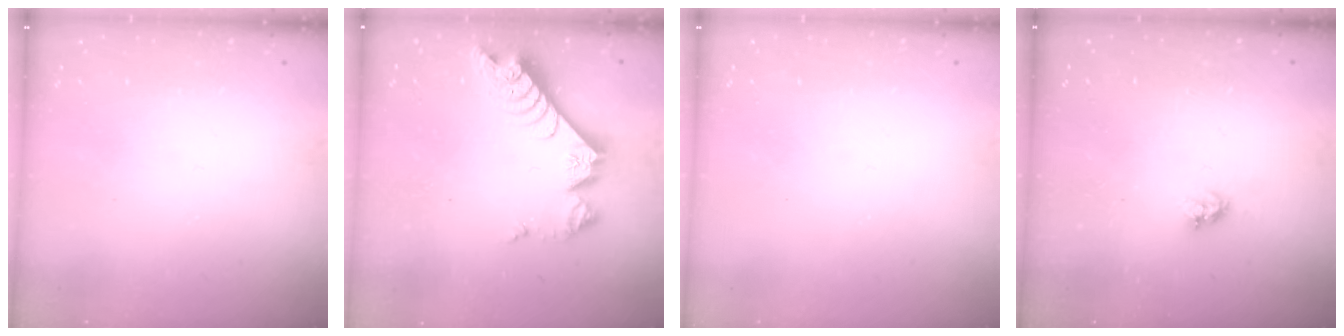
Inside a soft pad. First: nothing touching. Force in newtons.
{"total": 10.1, "press": 10.0, "slide": 1.0}
{"total": 0.0}
{"total": 3.4, "press": 3.4, "slide": 0.4}